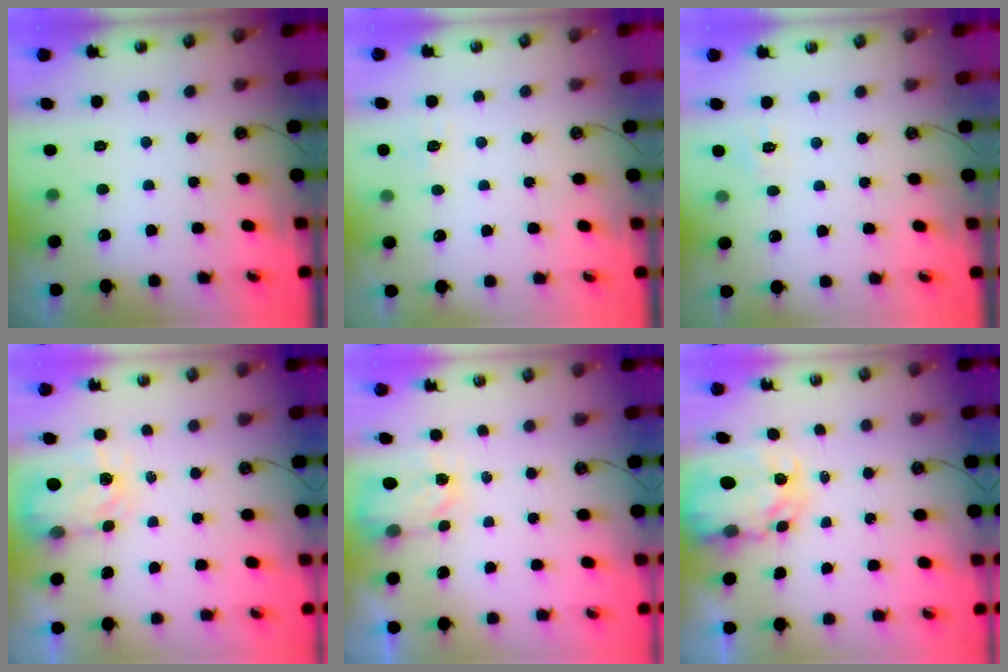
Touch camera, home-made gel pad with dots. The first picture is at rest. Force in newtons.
{"total": 5.6, "press": 5.6, "slide": 0.5}
{"total": 3.6, "press": 3.6, "slide": 0.5}
{"total": 3.8, "press": 3.8, "slide": 0.6}
{"total": 3.6, "press": 3.6, "slide": 0.5}
{"total": 6.2, "press": 6.2, "slide": 0.5}